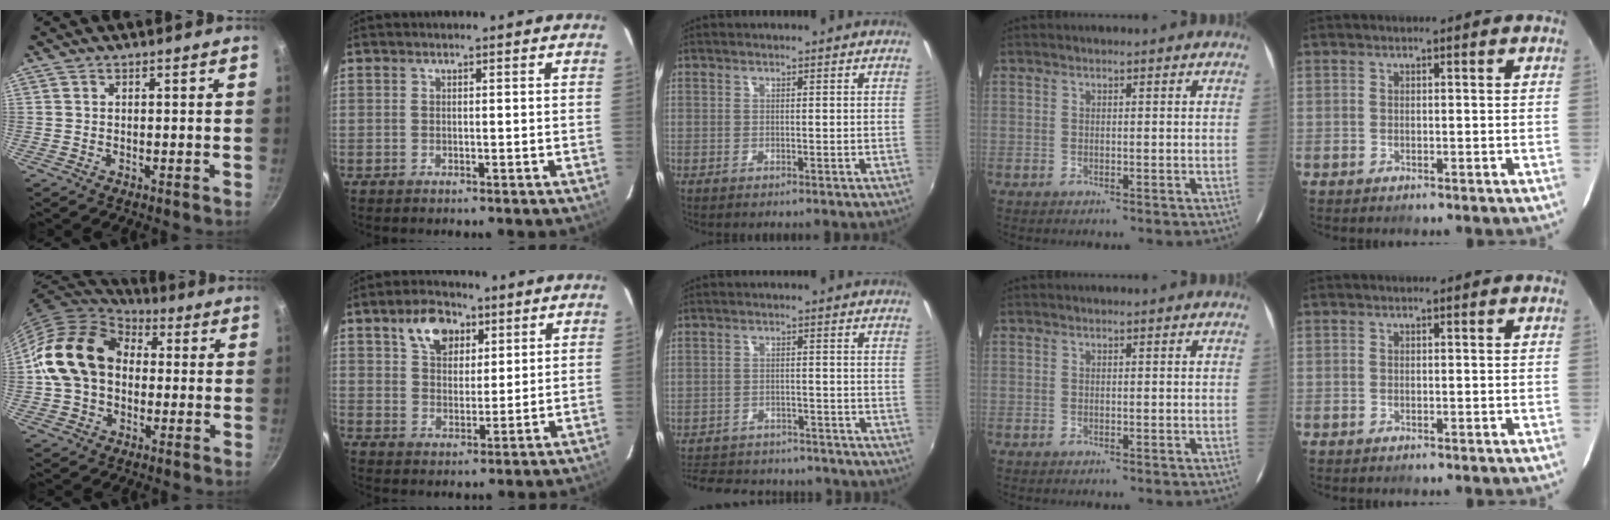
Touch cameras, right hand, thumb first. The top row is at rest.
{"thumb": {"total": 16.8, "force": [0.9, 12.7, 10.9], "torque": [-0.169, 0.036, 0.006]}, "index": {"total": 8.7, "force": [4.6, 5.6, 4.9], "torque": [-0.086, 0.020, 0.083]}, "middle": {"total": 20.0, "force": [-17.0, 7.6, 7.5], "torque": [-0.165, 0.011, -0.222]}}